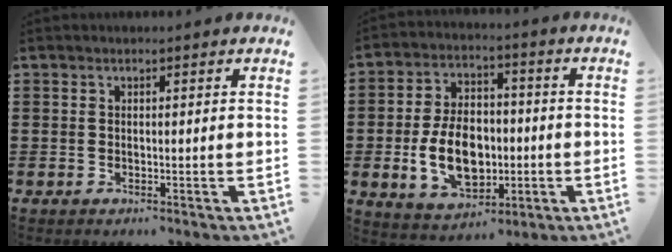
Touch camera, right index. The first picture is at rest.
{"total": 10.6, "force": [-1.7, 7.2, 7.6], "torque": [-0.146, 0.002, -0.034]}